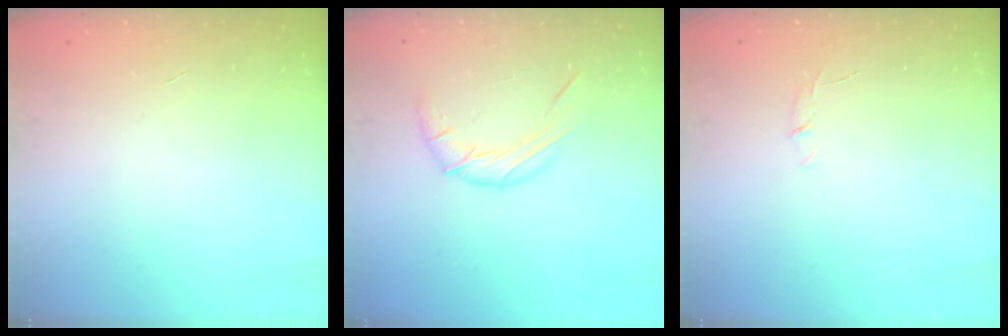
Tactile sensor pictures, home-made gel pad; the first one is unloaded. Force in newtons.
{"total": 9.6, "press": 9.6, "slide": 0.7}
{"total": 4.2, "press": 4.0, "slide": 1.3}